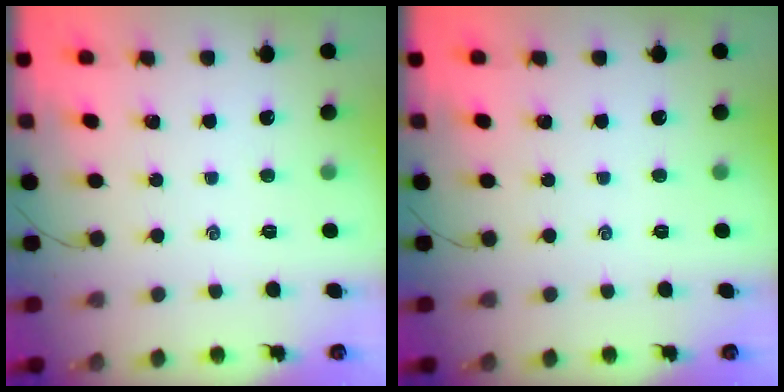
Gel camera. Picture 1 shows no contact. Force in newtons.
{"total": 0.0}